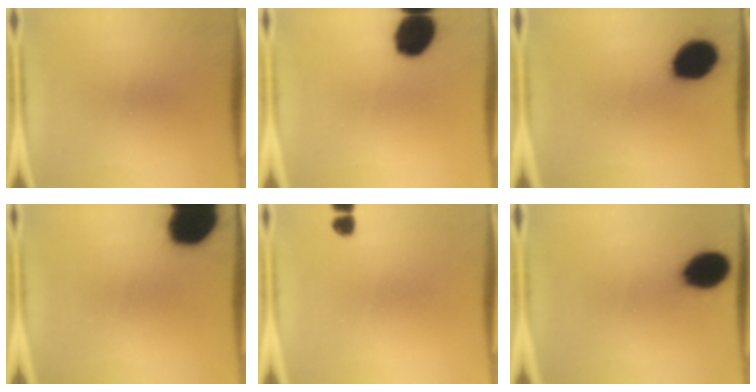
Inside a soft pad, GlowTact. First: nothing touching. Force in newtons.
{"total": 13.4}
{"total": 13.7}
{"total": 17.3}
{"total": 1.8}
{"total": 11.8}